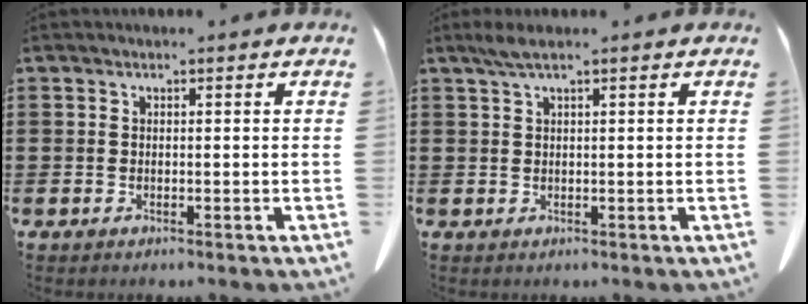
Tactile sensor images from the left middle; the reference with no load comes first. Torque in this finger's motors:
{"motor_torque": [0.59, -0.24, 0.04, 0.04]}